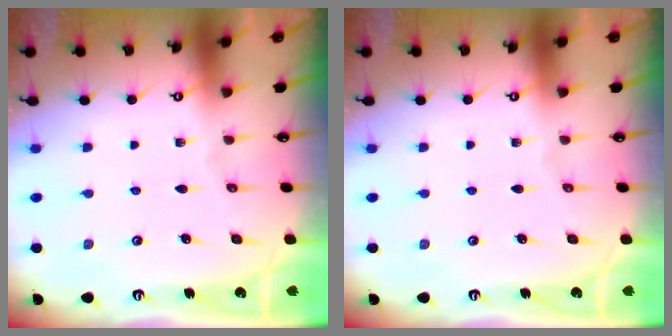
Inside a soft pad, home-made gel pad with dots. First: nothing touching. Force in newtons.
{"total": 0.0}